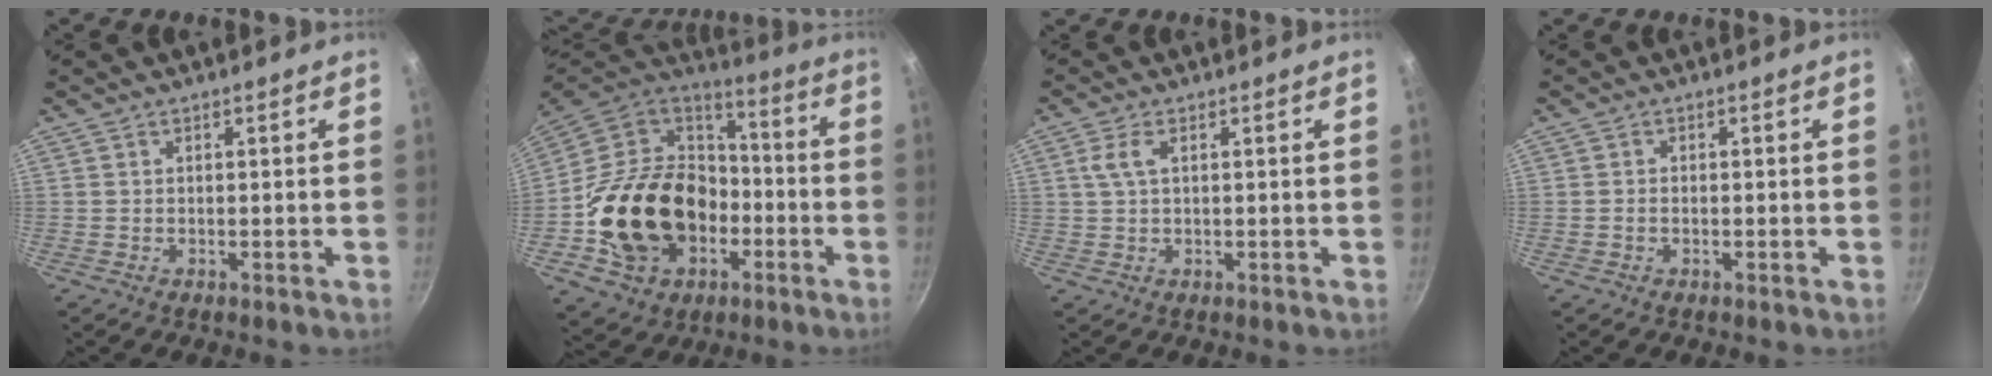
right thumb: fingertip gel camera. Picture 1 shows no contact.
{"total": 25.8, "force": [-6.2, 19.4, 15.9], "torque": [-0.261, 0.054, -0.091]}
{"total": 3.1, "force": [0.9, 1.3, 2.6], "torque": [-0.059, 0.006, 0.019]}
{"total": 0.8, "force": [-0.3, 0.5, 0.5], "torque": [-0.012, 0.004, -0.006]}